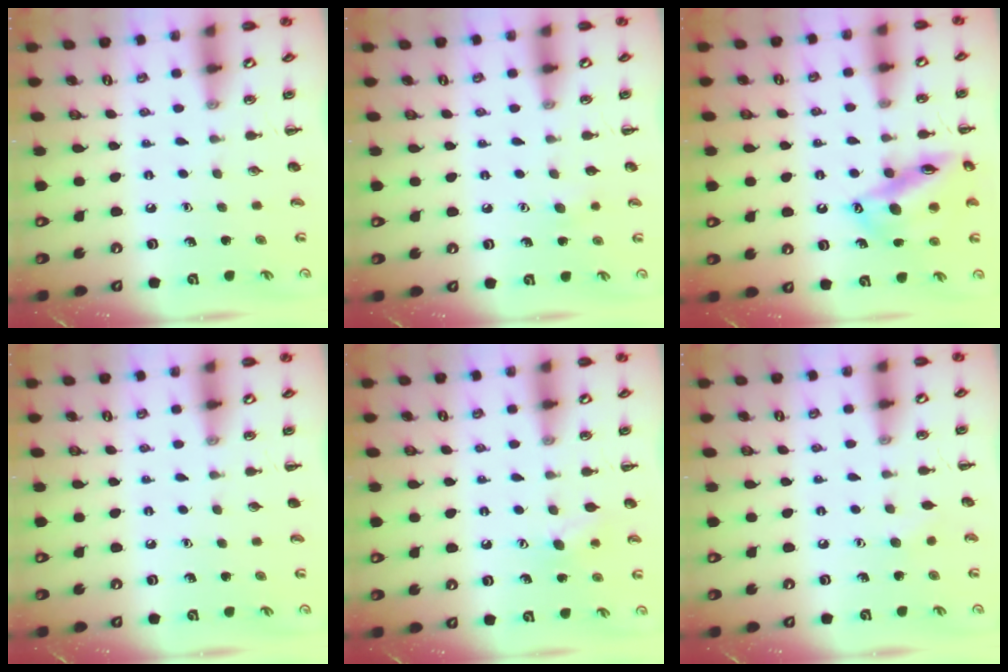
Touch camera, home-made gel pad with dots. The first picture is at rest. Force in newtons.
{"total": 5.5, "press": 5.4, "slide": 1.0}
{"total": 16.1, "press": 15.9, "slide": 2.7}
{"total": 0.0}
{"total": 7.6, "press": 7.4, "slide": 1.5}
{"total": 3.8, "press": 3.6, "slide": 1.0}